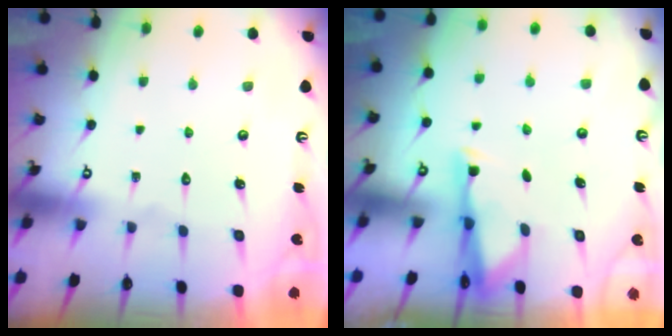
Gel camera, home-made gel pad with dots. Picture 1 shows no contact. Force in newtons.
{"total": 2.9, "press": 2.9, "slide": 0.5}